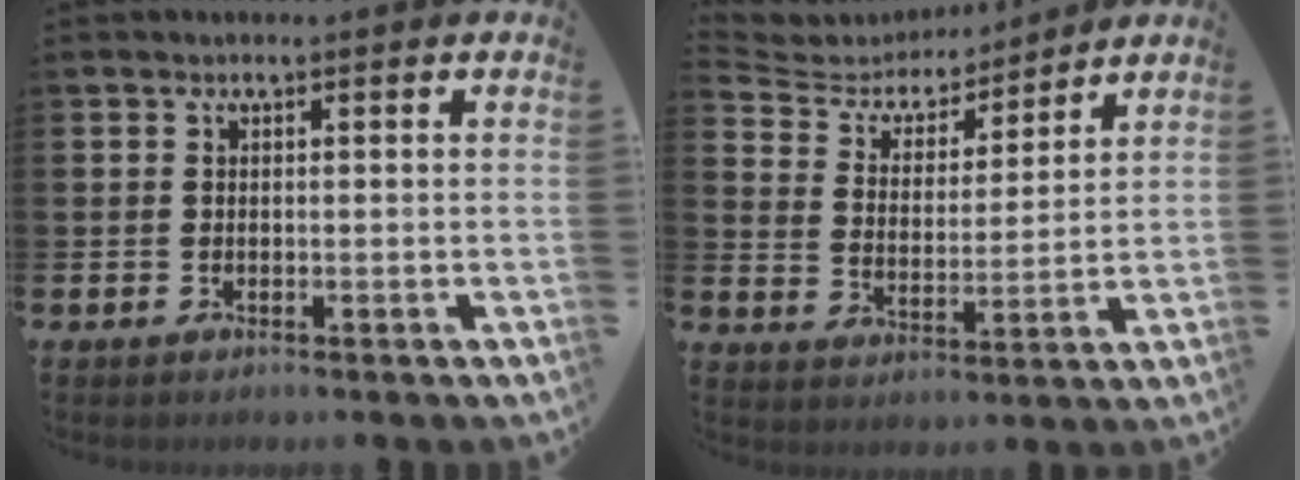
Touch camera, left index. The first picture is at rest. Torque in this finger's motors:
{"motor_torque": [0.96, -1.18, 0.02, -0.02]}